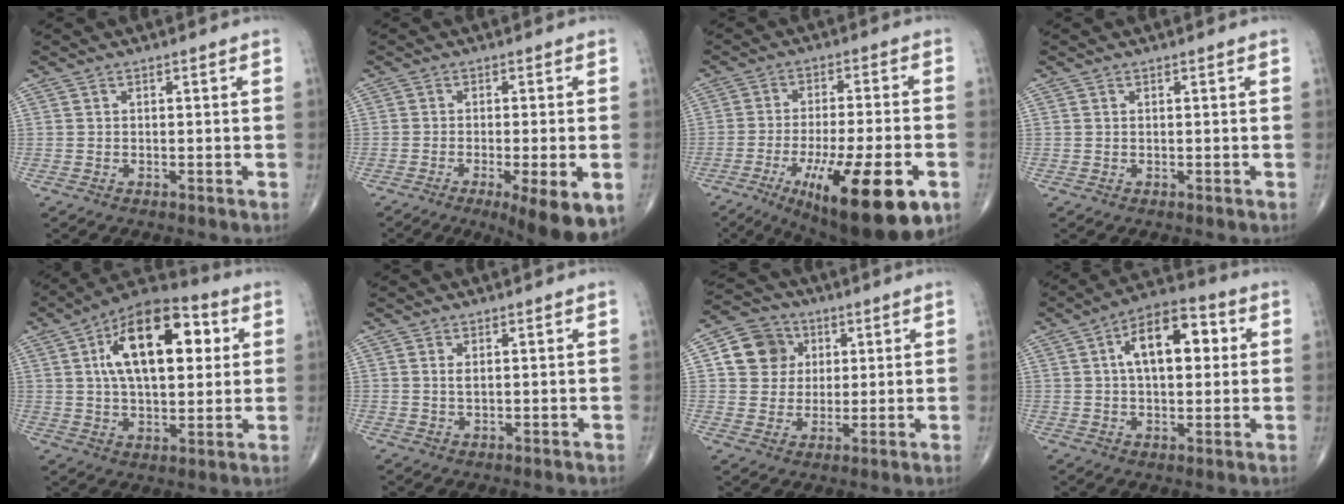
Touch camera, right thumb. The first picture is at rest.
{"total": 11.1, "force": [-4.9, 2.4, 9.7], "torque": [-0.120, -0.011, -0.067]}
{"total": 20.6, "force": [-8.7, 5.5, 17.9], "torque": [-0.251, 0.001, -0.123]}
{"total": 0.0}
{"total": 20.3, "force": [5.3, 10.3, 16.7], "torque": [-0.240, 0.012, 0.078]}
{"total": 1.4, "force": [0.5, 0.5, 1.2], "torque": [-0.026, -0.003, 0.013]}
{"total": 9.9, "force": [2.9, 8.8, 3.5], "torque": [-0.032, -0.004, 0.047]}
{"total": 13.6, "force": [3.1, 7.1, 11.2], "torque": [-0.156, 0.018, 0.042]}